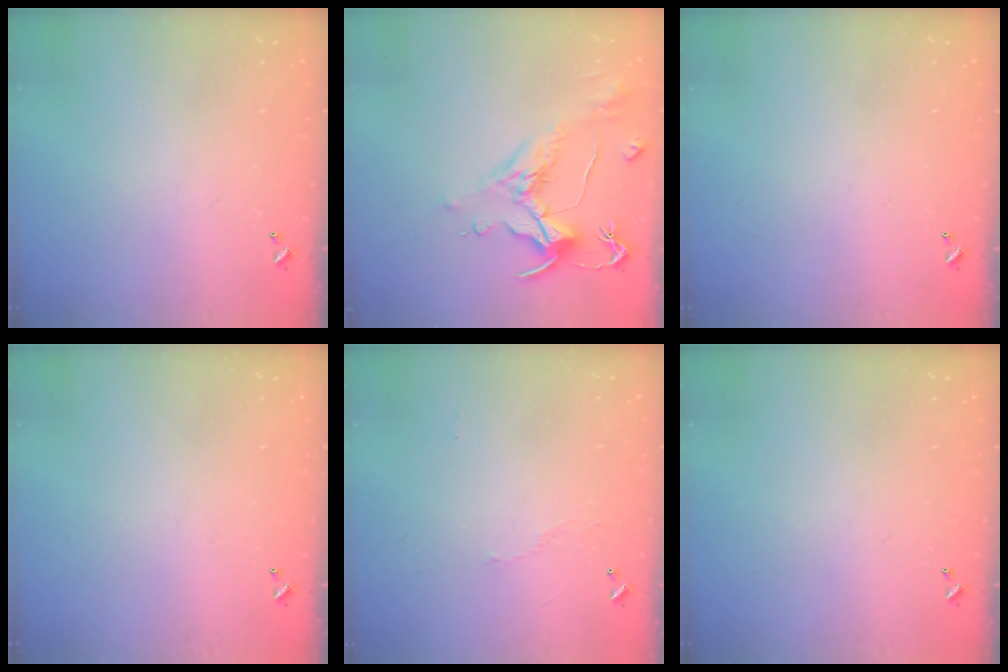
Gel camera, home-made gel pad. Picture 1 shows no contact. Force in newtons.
{"total": 1.6, "press": 0.7, "slide": 1.5}
{"total": 0.0}
{"total": 0.0}
{"total": 2.9, "press": 2.8, "slide": 0.6}
{"total": 0.0}